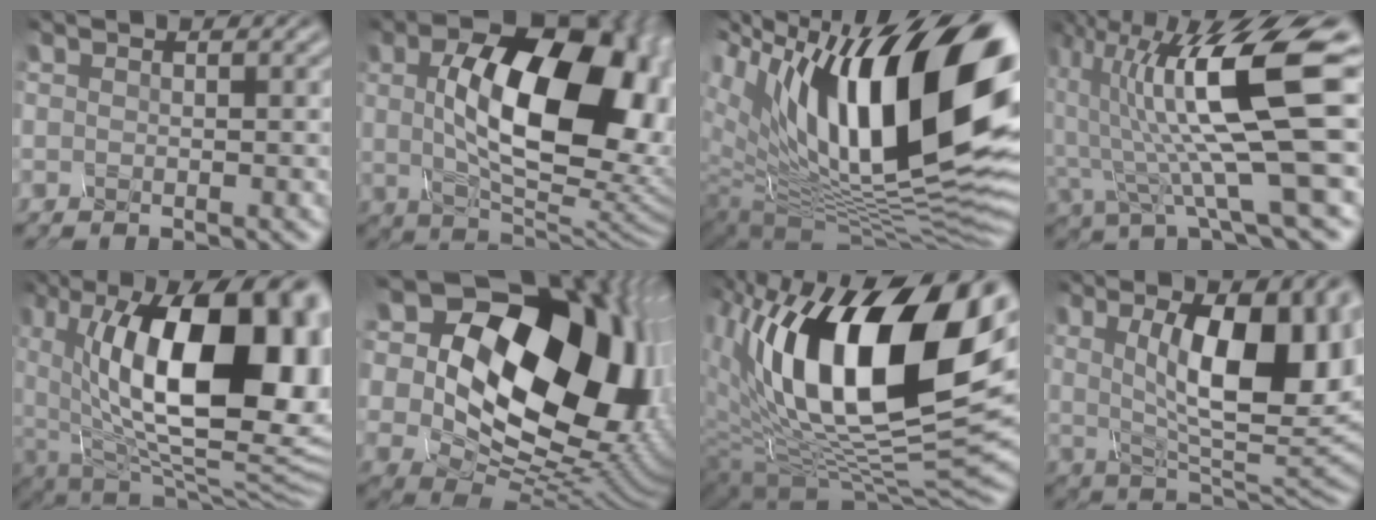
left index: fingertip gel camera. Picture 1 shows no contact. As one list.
[{"total": 14.1, "force": [1.6, 7.3, 11.9], "torque": [-0.168, -0.001, 0.029]}, {"total": 19.1, "force": [6.9, 8.1, 15.8], "torque": [-0.259, 0.038, 0.115]}, {"total": 11.6, "force": [1.8, 2.4, 11.2], "torque": [-0.192, 0.001, 0.036]}, {"total": 18.9, "force": [2.5, 11.0, 15.2], "torque": [-0.229, -0.006, 0.067]}, {"total": 23.1, "force": [7.0, 15.8, 15.3], "torque": [-0.295, 0.045, 0.152]}, {"total": 19.0, "force": [5.5, 9.3, 15.7], "torque": [-0.272, 0.023, 0.090]}, {"total": 12.5, "force": [2.6, 4.5, 11.4], "torque": [-0.162, -0.002, 0.041]}]